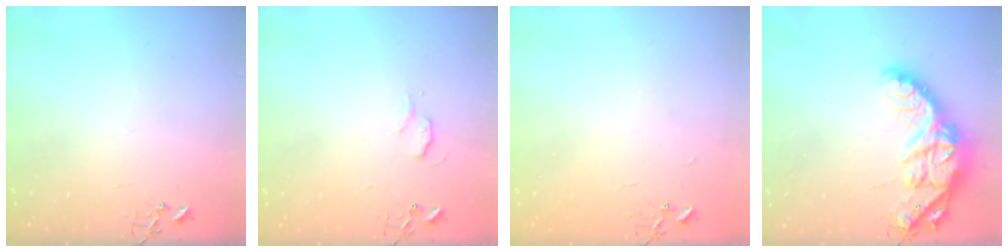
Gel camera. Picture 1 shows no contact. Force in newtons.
{"total": 4.9, "press": 4.9, "slide": 0.6}
{"total": 2.2, "press": 2.2, "slide": 0.3}
{"total": 19.5, "press": 19.4, "slide": 1.3}